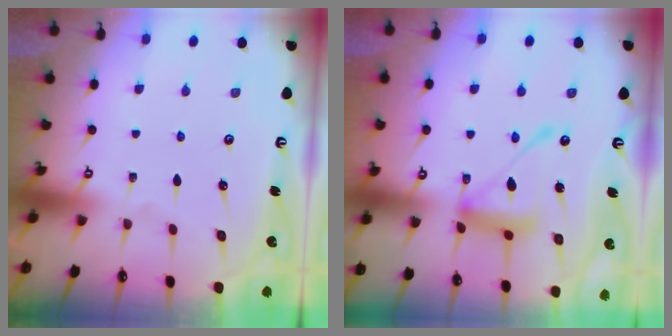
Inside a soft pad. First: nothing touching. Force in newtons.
{"total": 13.9, "press": 13.8, "slide": 1.4}